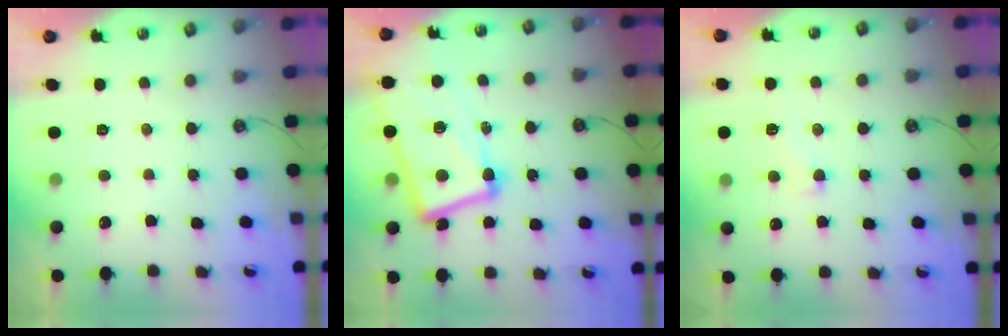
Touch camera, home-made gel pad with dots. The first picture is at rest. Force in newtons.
{"total": 16.7, "press": 16.6, "slide": 2.4}
{"total": 1.8, "press": 1.8, "slide": 0.5}